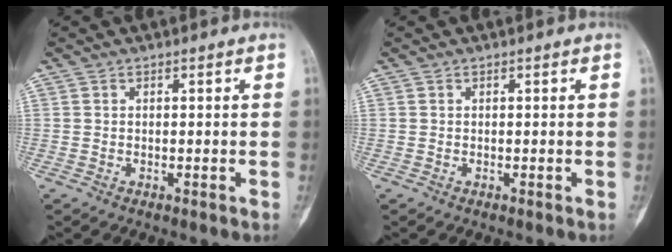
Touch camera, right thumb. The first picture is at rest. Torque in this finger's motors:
{"motor_torque": [0.03, 0.01, 0.14, 0.12, 0.02]}